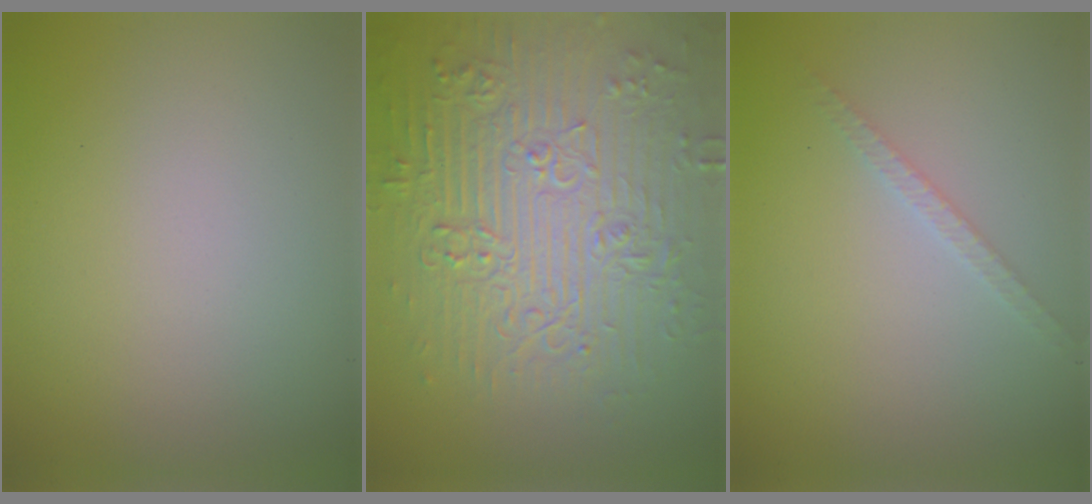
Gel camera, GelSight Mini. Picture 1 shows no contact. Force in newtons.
{"total": 9.2, "press": 6.8, "slide": 6.2}
{"total": 1.3, "press": 1.3, "slide": 0.2}